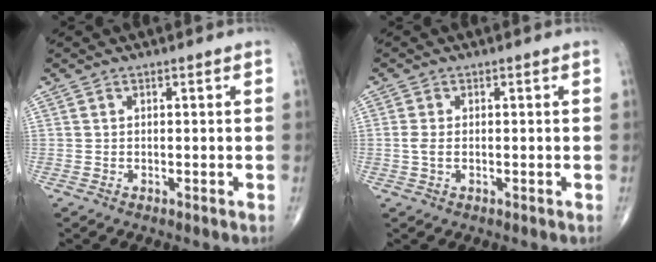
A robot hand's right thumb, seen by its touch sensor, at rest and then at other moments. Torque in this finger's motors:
{"motor_torque": [-0.09, -0.03, 0.30, 0.09, 0.00]}